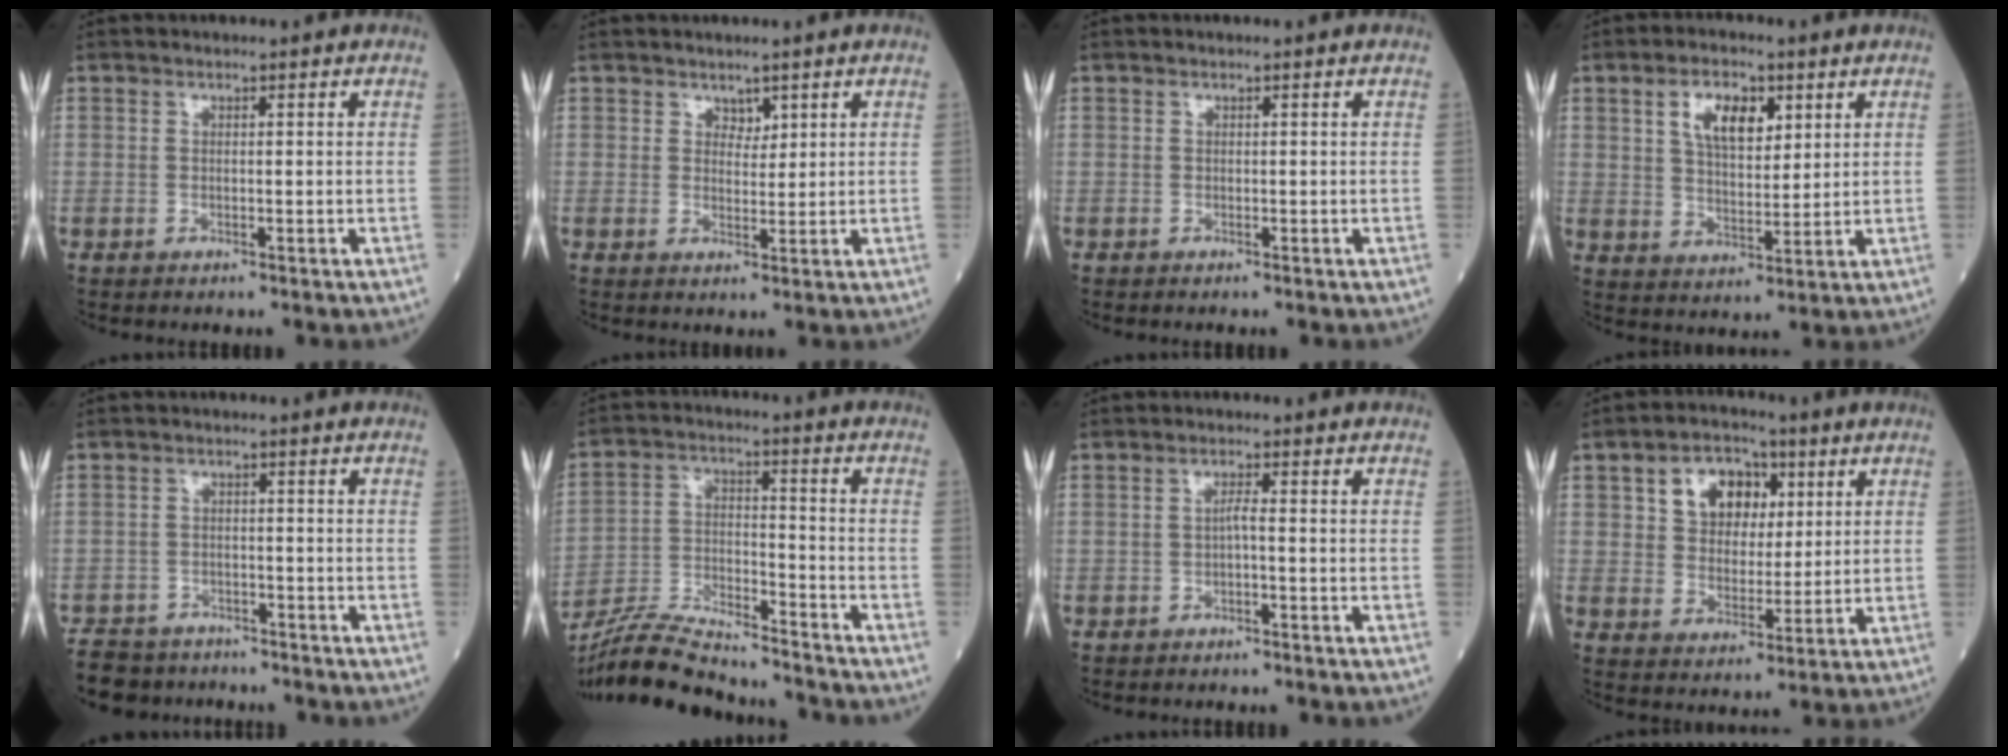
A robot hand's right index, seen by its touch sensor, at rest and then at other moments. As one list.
[{"total": 1.8, "force": [1.3, 1.1, 0.7], "torque": [-0.004, -0.002, 0.021]}, {"total": 0.0}, {"total": 7.5, "force": [3.3, 3.5, 5.8], "torque": [-0.107, 0.009, 0.063]}, {"total": 8.6, "force": [-7.4, 4.1, 1.5], "torque": [-0.028, -0.003, -0.113]}, {"total": 15.0, "force": [-14.2, 1.2, 4.8], "torque": [-0.089, 0.004, -0.247]}, {"total": 1.3, "force": [-0.4, 0.0, 1.2], "torque": [-0.022, 0.002, -0.009]}, {"total": 8.8, "force": [3.4, 6.1, 5.3], "torque": [-0.090, 0.024, 0.061]}]